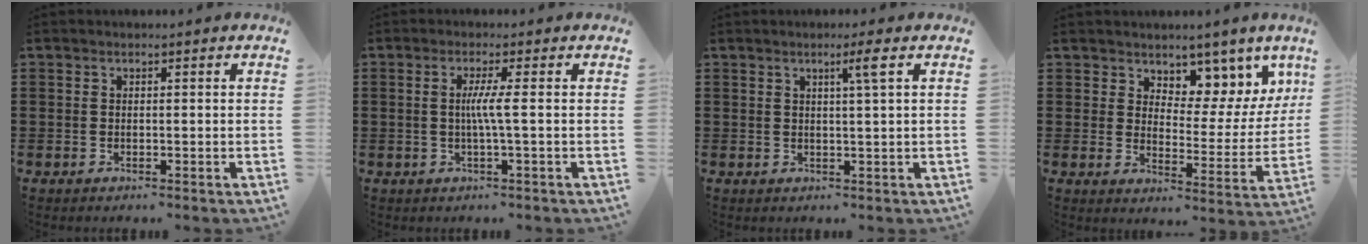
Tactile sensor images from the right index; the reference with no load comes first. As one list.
[{"total": 3.3, "force": [-0.2, -0.5, 3.3], "torque": [-0.060, -0.010, -0.009]}, {"total": 2.8, "force": [1.1, -0.5, 2.5], "torque": [-0.041, -0.009, 0.013]}, {"total": 6.8, "force": [5.8, 3.2, 1.6], "torque": [-0.043, -0.051, 0.100]}]